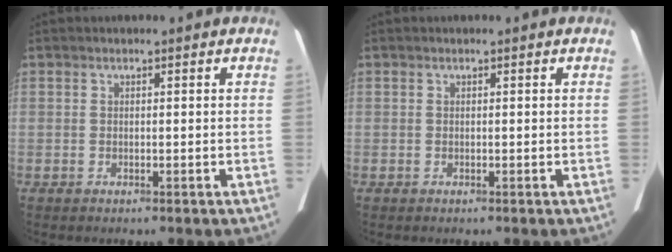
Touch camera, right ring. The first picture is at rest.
{"total": 0.0}